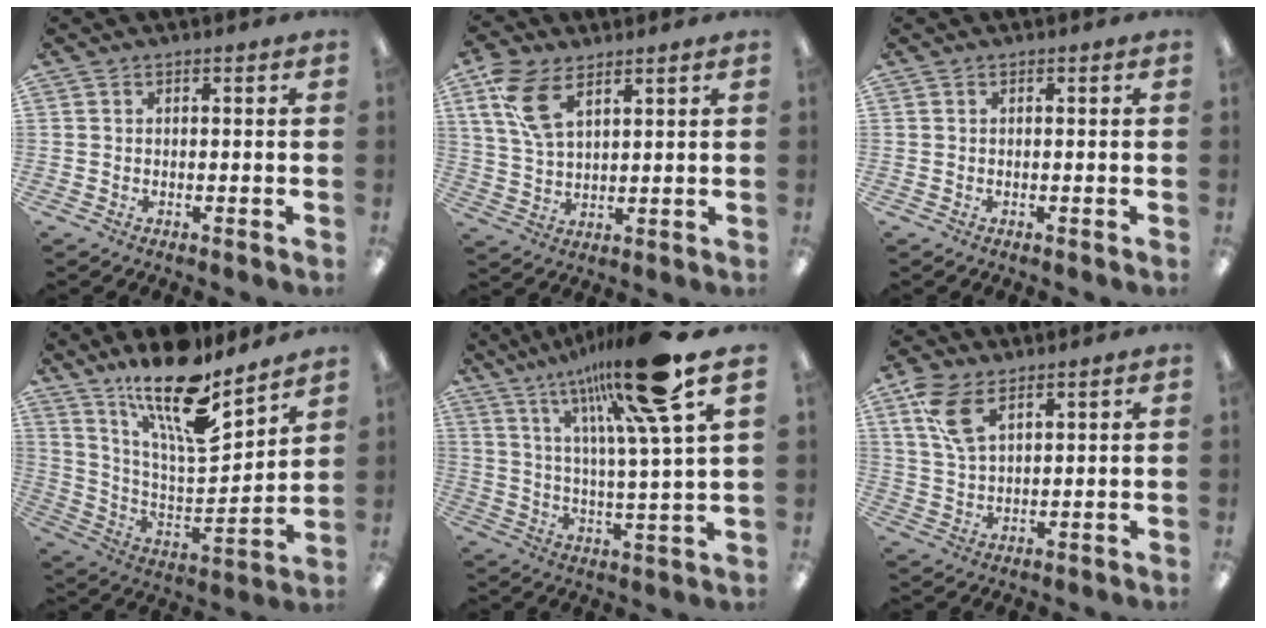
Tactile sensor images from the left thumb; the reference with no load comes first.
{"total": 11.2, "force": [6.4, 5.5, 7.4], "torque": [-0.162, -0.009, 0.123]}
{"total": 0.0}
{"total": 20.5, "force": [15.4, 5.5, 12.4], "torque": [-0.218, -0.109, 0.260]}
{"total": 22.1, "force": [14.9, 2.7, 16.1], "torque": [-0.265, -0.074, 0.225]}
{"total": 9.3, "force": [5.6, 4.5, 5.9], "torque": [-0.127, -0.008, 0.109]}